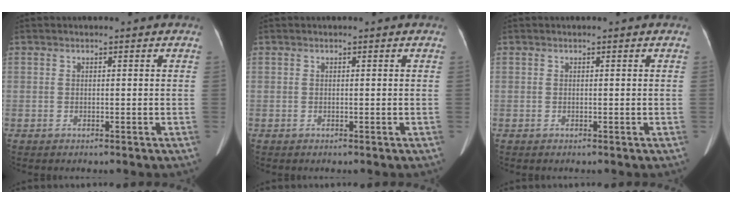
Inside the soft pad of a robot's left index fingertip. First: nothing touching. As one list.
[{"total": 0.0}, {"total": 0.0}]